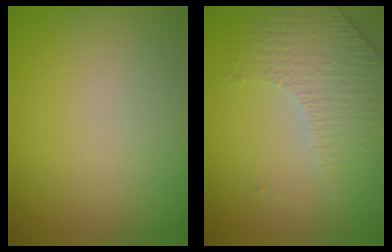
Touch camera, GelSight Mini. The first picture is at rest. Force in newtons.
{"total": 4.4, "press": 3.1, "slide": 3.2}